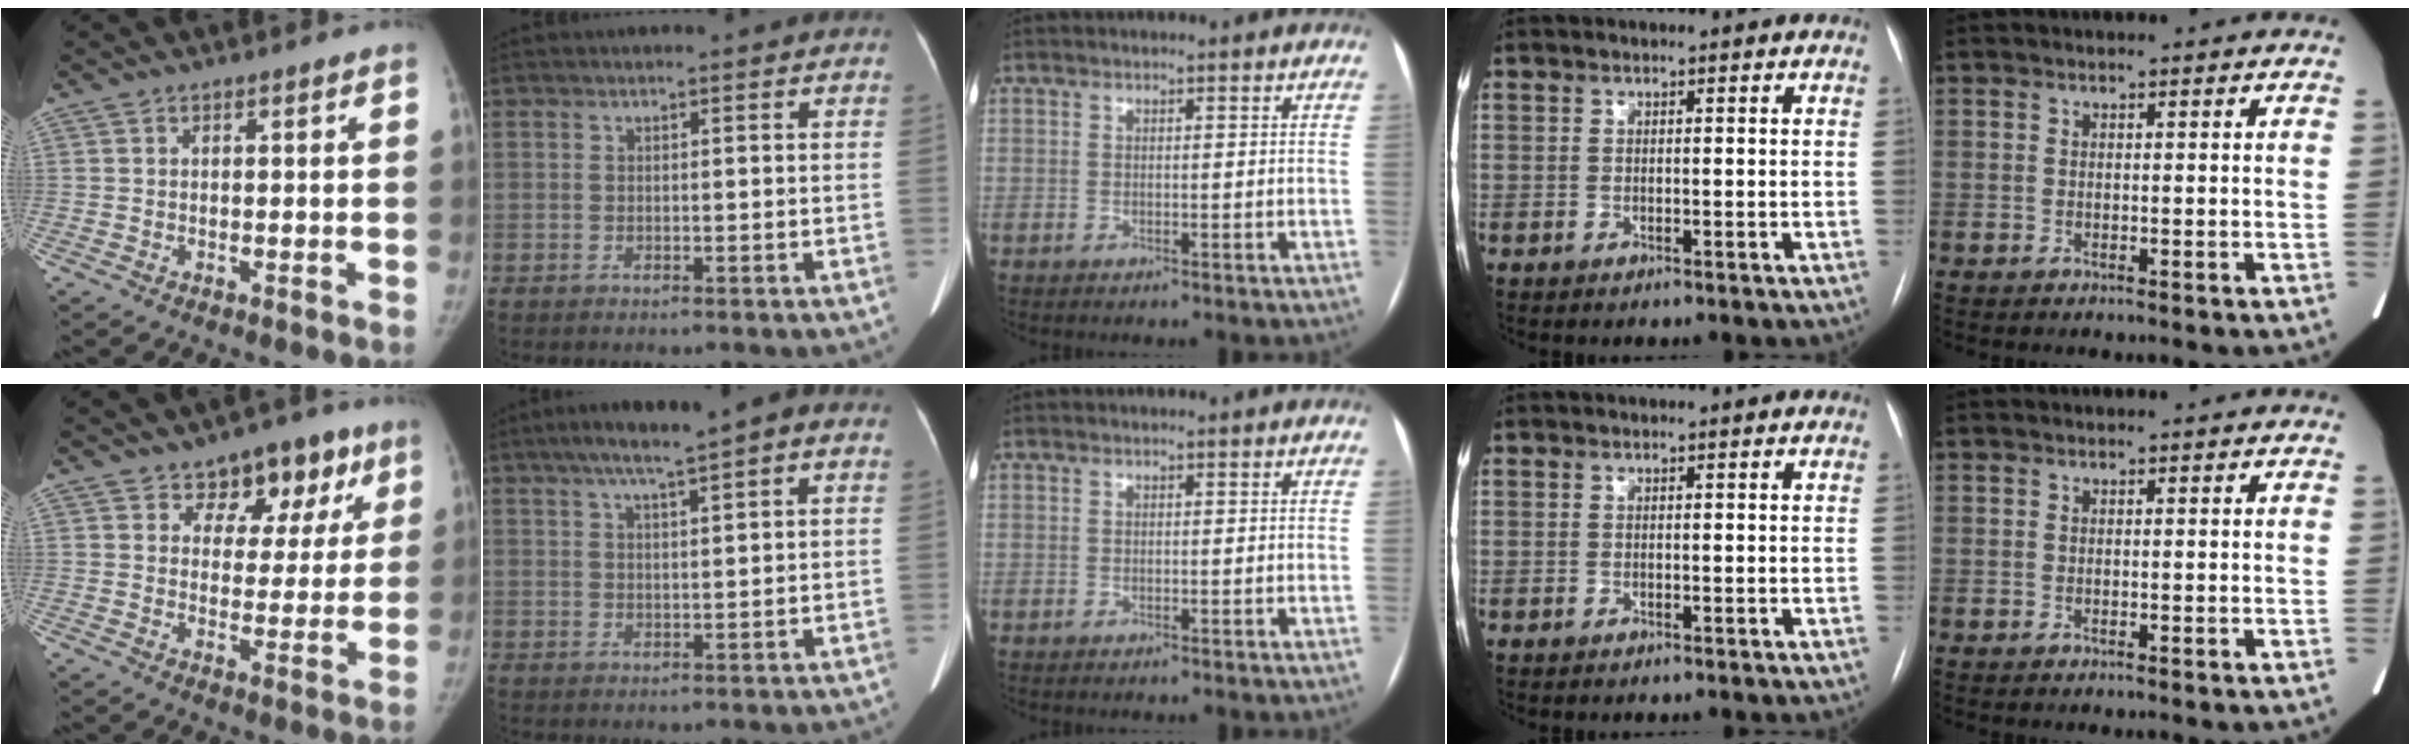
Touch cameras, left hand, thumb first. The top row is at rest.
{"thumb": {"total": 10.4, "force": [6.1, 7.0, 4.6], "torque": [-0.003, -0.019, 0.083]}, "index": {"total": 8.0, "force": [4.4, 0.8, 6.7], "torque": [-0.105, 0.034, 0.067]}}